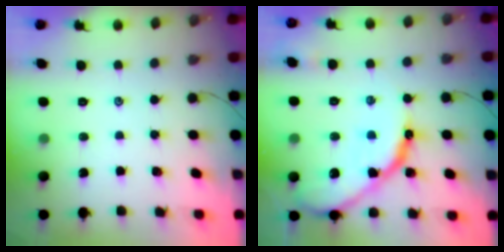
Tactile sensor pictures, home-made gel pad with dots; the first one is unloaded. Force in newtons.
{"total": 15.8, "press": 15.8, "slide": 1.1}